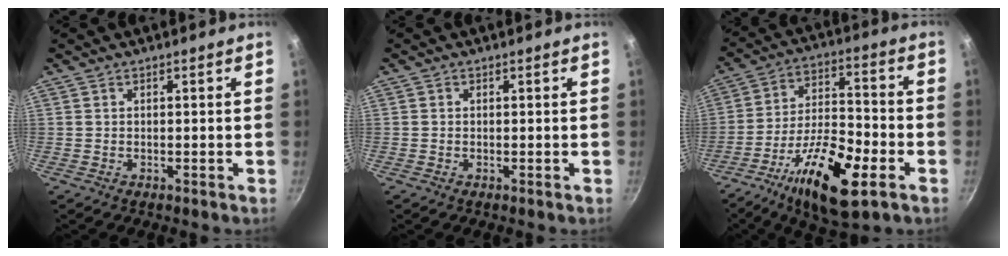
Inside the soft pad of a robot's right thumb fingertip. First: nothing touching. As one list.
[{"total": 0.0}, {"total": 18.7, "force": [-8.6, 6.6, 15.3], "torque": [-0.261, 0.035, -0.152]}]